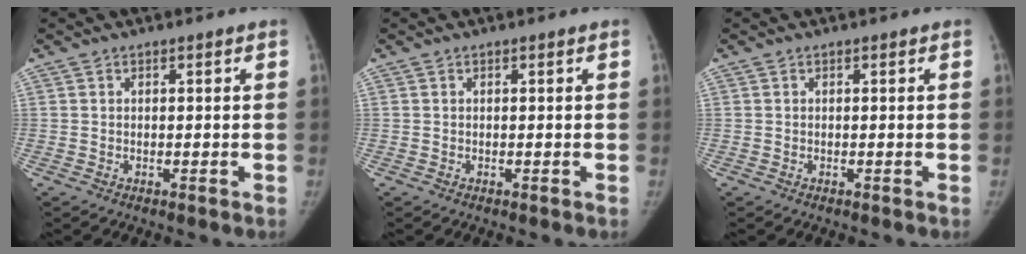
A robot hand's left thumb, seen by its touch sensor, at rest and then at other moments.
{"total": 0.0}
{"total": 0.0}